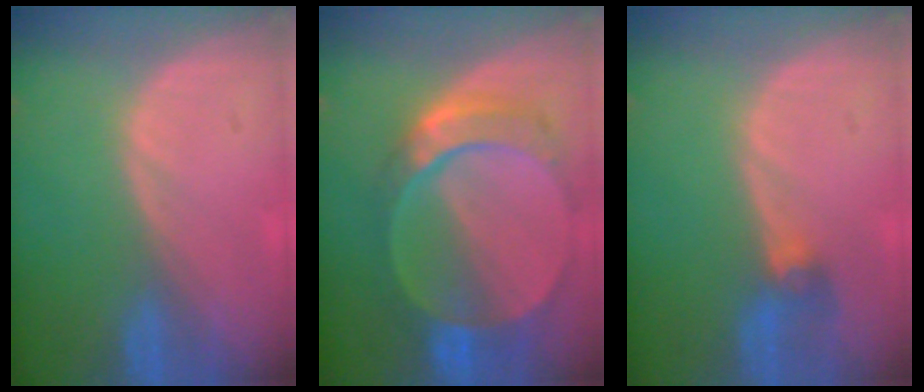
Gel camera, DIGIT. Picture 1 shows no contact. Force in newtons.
{"total": 9.5, "press": 8.3, "slide": 4.4}
{"total": 2.8, "press": 2.6, "slide": 1.0}